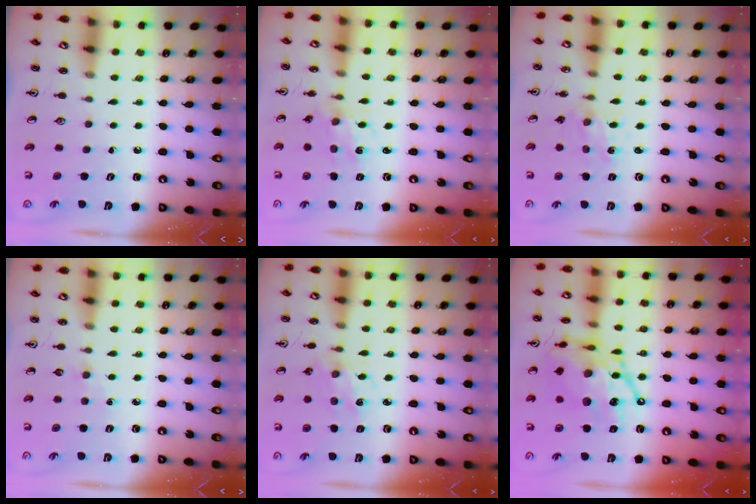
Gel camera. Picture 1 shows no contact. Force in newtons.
{"total": 2.9, "press": 2.9, "slide": 0.2}
{"total": 1.7, "press": 1.7, "slide": 0.3}
{"total": 2.6, "press": 2.5, "slide": 0.3}
{"total": 2.5, "press": 2.5, "slide": 0.5}
{"total": 18.8, "press": 18.8, "slide": 1.7}